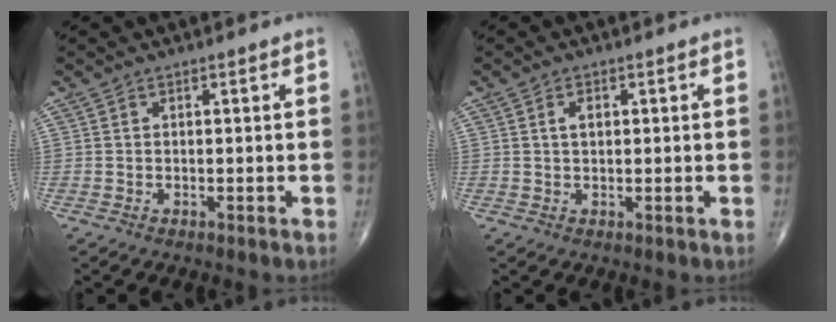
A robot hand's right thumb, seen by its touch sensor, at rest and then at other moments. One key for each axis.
{"total": 2.0, "fx": 0.5, "fy": 1.2, "fz": 1.5, "tx": -0.026, "ty": 0.002, "tz": 0.009}